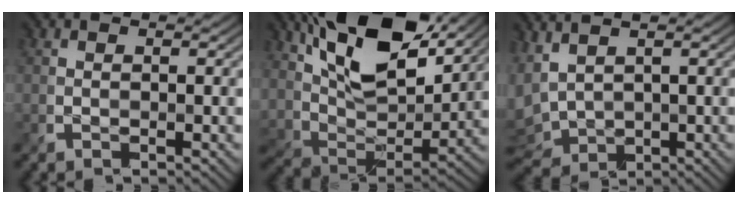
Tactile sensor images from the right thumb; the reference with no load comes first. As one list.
[{"total": 15.6, "force": [8.4, 7.6, 10.7], "torque": [-0.212, 0.002, 0.149]}, {"total": 5.6, "force": [1.4, 3.2, 4.4], "torque": [-0.136, 0.001, 0.030]}]